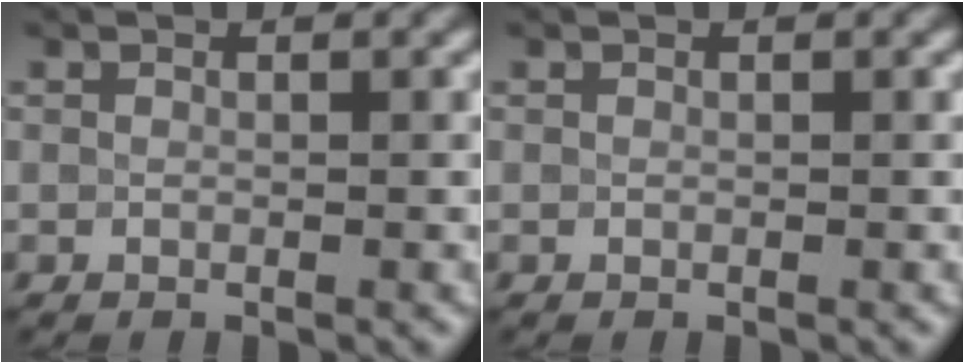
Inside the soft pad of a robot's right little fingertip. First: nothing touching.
{"total": 0.0}